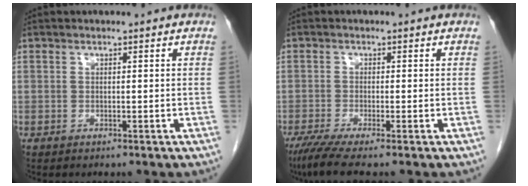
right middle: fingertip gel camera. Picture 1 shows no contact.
{"total": 4.8, "force": [-3.5, -0.2, 3.3], "torque": [-0.061, -0.015, -0.066]}